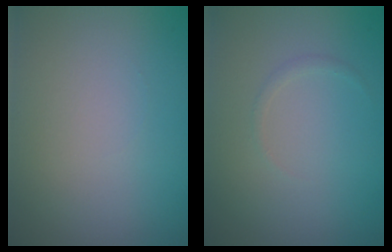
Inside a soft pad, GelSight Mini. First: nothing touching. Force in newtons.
{"total": 0.5, "press": 0.5, "slide": 0.1}